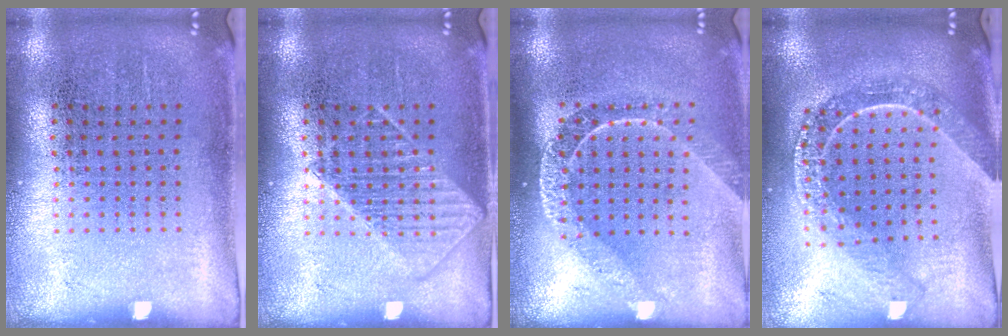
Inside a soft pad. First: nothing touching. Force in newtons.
{"total": 2.0, "press": 2.0, "slide": 0.5}
{"total": 1.8, "press": 1.5, "slide": 1.0}
{"total": 2.3, "press": 1.9, "slide": 1.2}